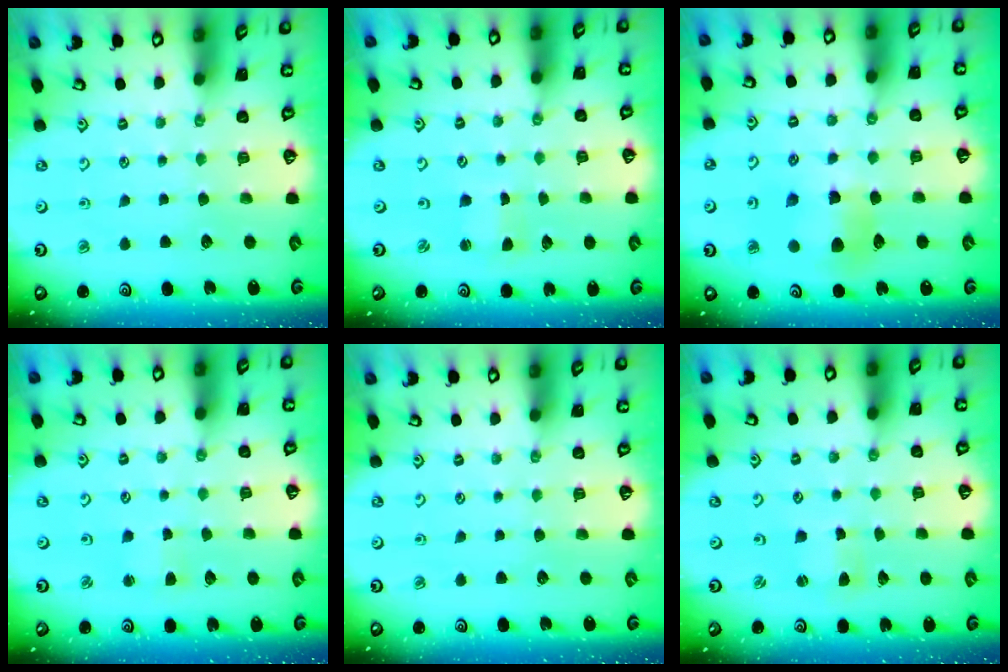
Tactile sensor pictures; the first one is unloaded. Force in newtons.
{"total": 0.9, "press": 0.9, "slide": 0.0}
{"total": 8.8, "press": 8.7, "slide": 0.6}
{"total": 2.5, "press": 2.5, "slide": 0.3}
{"total": 0.0}
{"total": 0.7, "press": 0.7, "slide": 0.2}